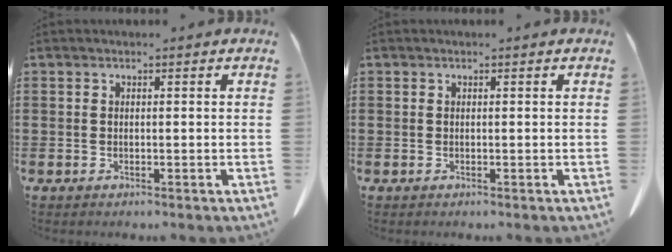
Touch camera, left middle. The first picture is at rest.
{"total": 0.0}